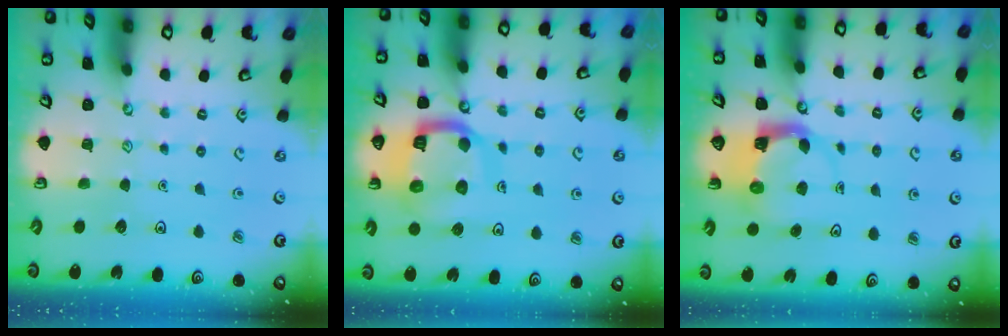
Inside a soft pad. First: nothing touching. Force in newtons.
{"total": 13.8, "press": 13.7, "slide": 1.4}
{"total": 3.9, "press": 3.9, "slide": 0.2}